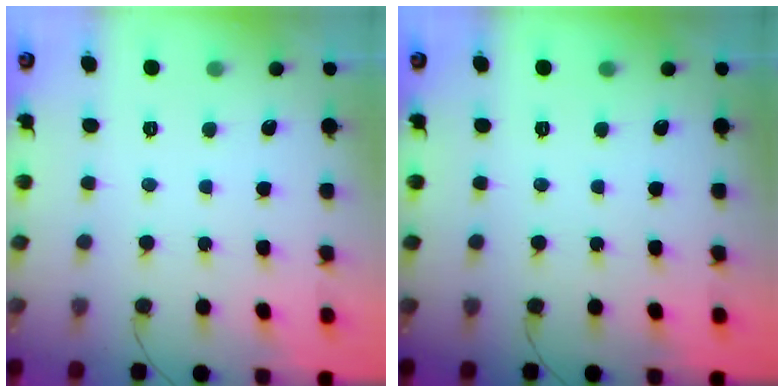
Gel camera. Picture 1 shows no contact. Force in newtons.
{"total": 0.0}